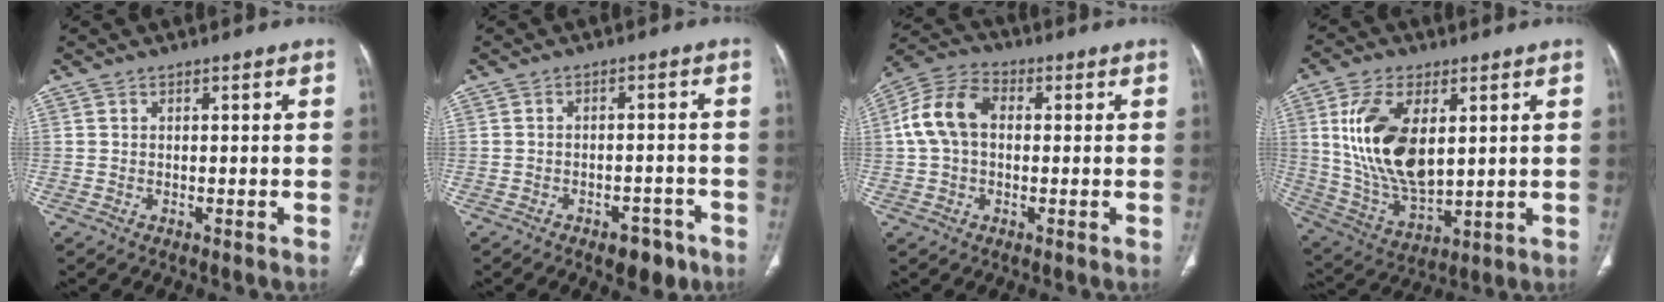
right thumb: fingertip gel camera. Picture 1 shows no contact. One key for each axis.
{"total": 5.6, "fx": -3.6, "fy": 3.0, "fz": 3.1, "tx": -0.024, "ty": 0.023, "tz": -0.045}
{"total": 10.4, "fx": 0.9, "fy": 7.2, "fz": 7.4, "tx": -0.149, "ty": 0.032, "tz": 0.009}
{"total": 17.4, "fx": 4.0, "fy": 9.2, "fz": 14.3, "tx": -0.268, "ty": -0.018, "tz": 0.088}